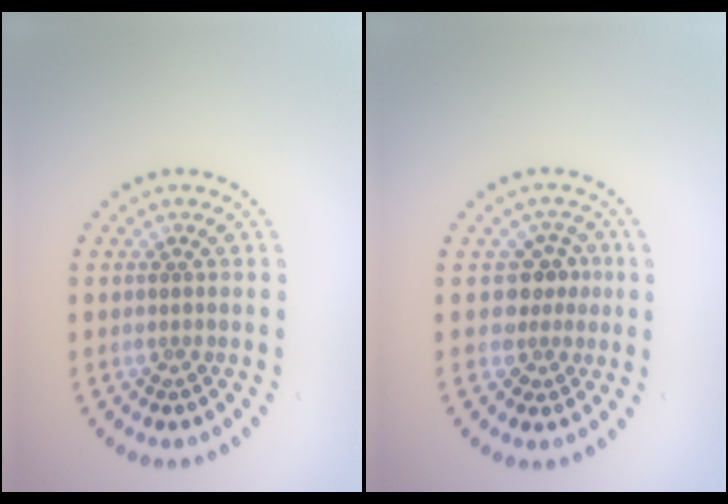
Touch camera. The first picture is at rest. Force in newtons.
{"total": 2.6, "press": 2.0, "slide": 1.7}